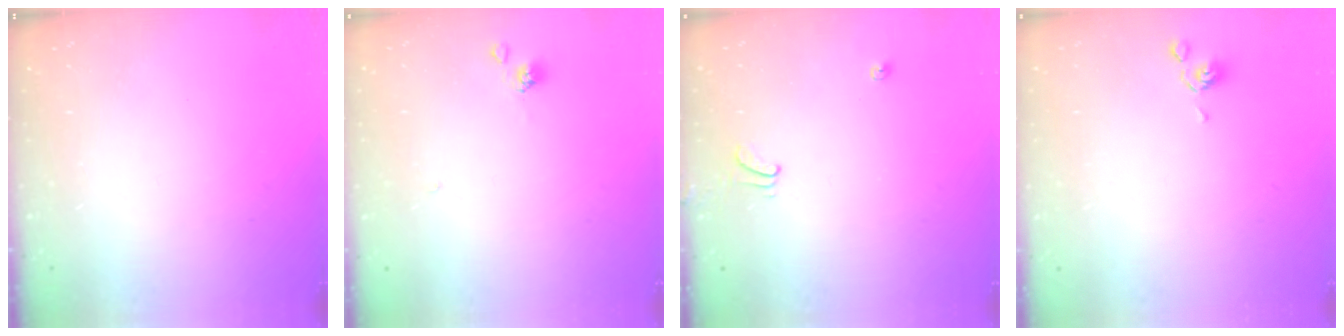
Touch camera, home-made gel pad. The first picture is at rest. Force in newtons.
{"total": 1.9, "press": 1.9, "slide": 0.2}
{"total": 2.0, "press": 1.9, "slide": 0.4}
{"total": 1.8, "press": 1.8, "slide": 0.2}